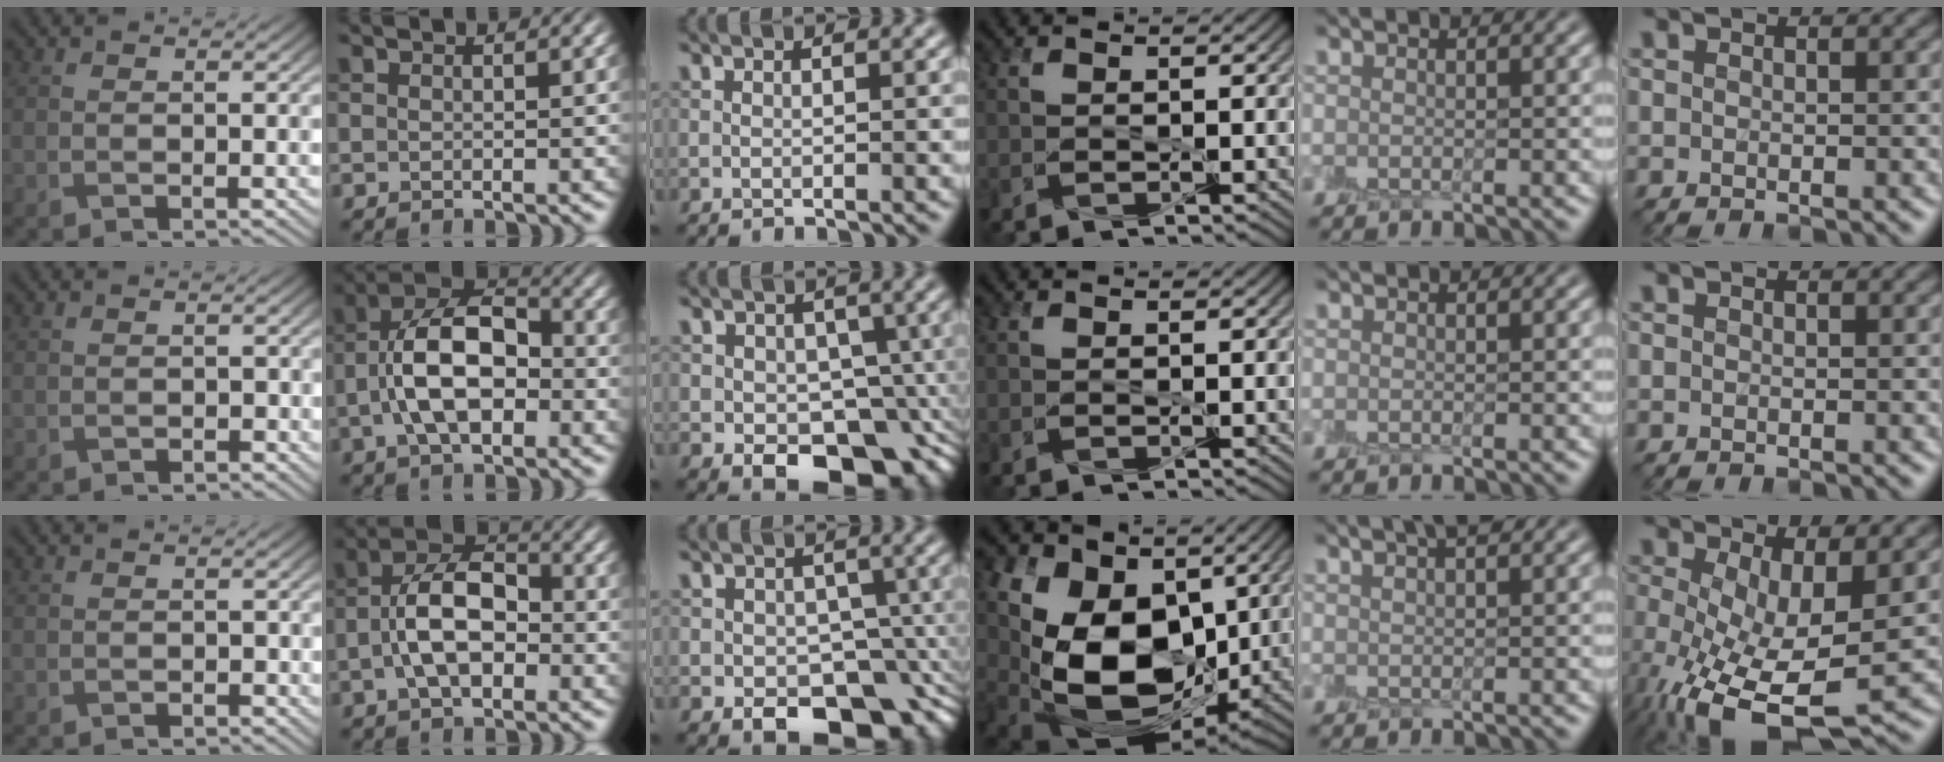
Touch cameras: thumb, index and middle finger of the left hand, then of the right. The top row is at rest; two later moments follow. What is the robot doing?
{"motion": "peel", "object": "lint roller sheet"}